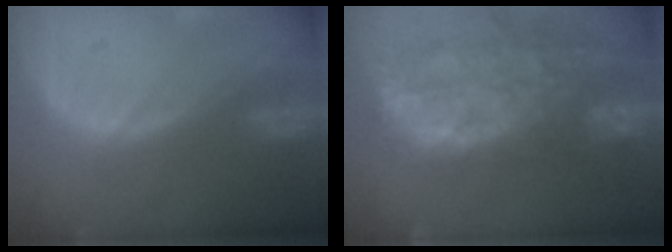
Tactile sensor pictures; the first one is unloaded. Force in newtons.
{"total": 14.1, "press": 11.4, "slide": 8.2}